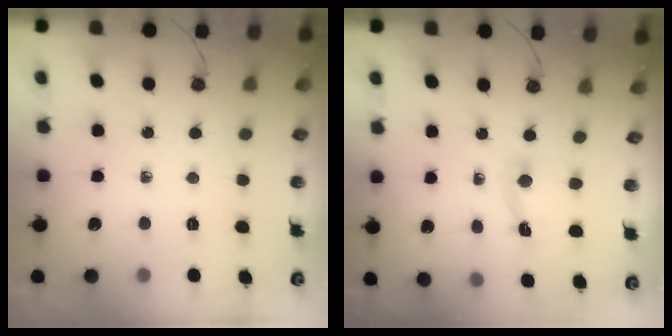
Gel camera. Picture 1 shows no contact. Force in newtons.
{"total": 2.7, "press": 2.7, "slide": 0.3}